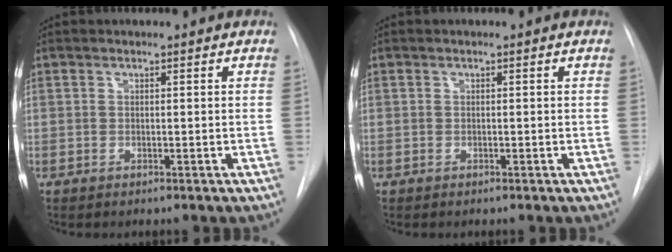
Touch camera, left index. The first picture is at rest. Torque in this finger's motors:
{"motor_torque": [0.00, 0.00, 0.00, 0.00]}